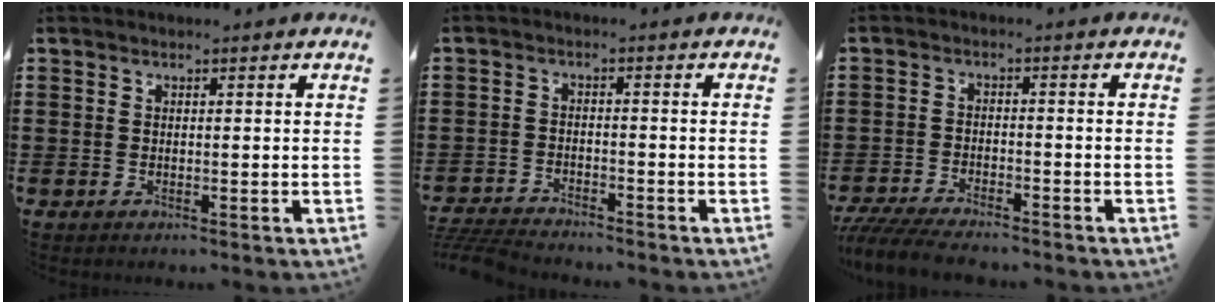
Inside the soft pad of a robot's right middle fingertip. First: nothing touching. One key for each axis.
{"total": 4.5, "fx": -4.4, "fy": 0.4, "fz": 1.0, "tx": -0.033, "ty": -0.006, "tz": -0.093}
{"total": 4.7, "fx": -4.5, "fy": 0.4, "fz": 1.4, "tx": -0.042, "ty": -0.010, "tz": -0.094}